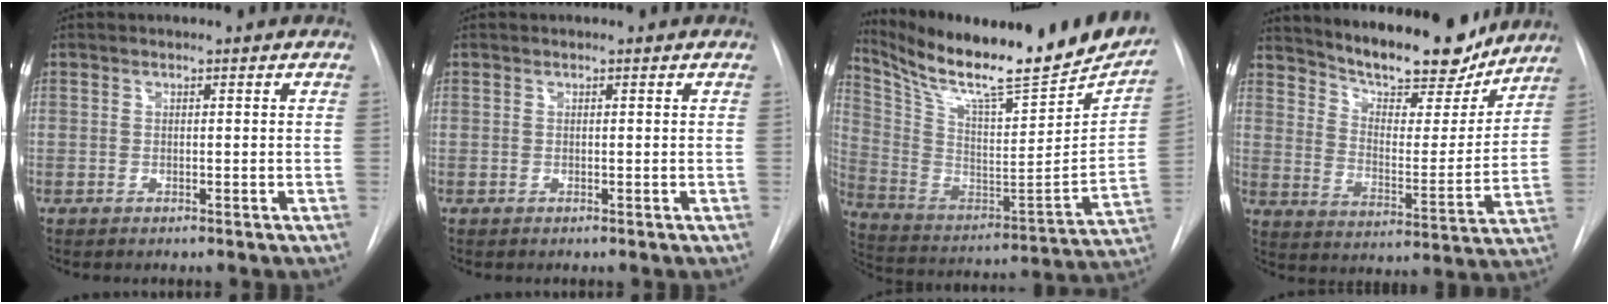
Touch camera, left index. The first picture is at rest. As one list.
[{"total": 0.0}, {"total": 27.2, "force": [23.0, 3.5, 14.0], "torque": [-0.241, -0.056, 0.343]}, {"total": 17.7, "force": [15.9, 4.1, 6.8], "torque": [-0.104, -0.020, 0.233]}]